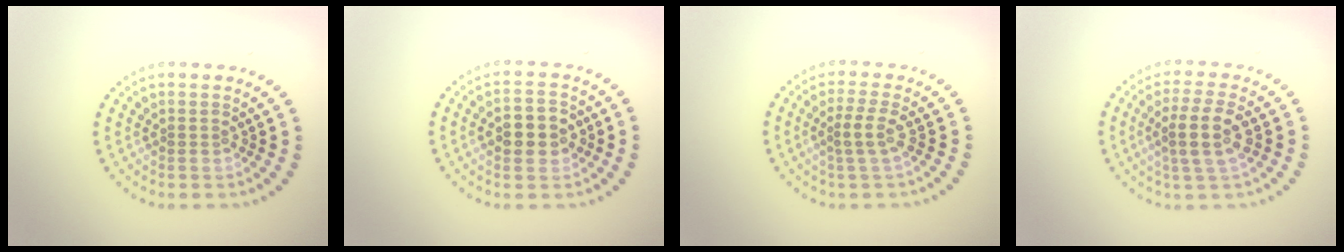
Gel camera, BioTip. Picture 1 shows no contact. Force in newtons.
{"total": 4.4, "press": 4.4, "slide": 0.2}
{"total": 1.7, "press": 1.5, "slide": 0.9}
{"total": 4.0, "press": 3.7, "slide": 1.5}